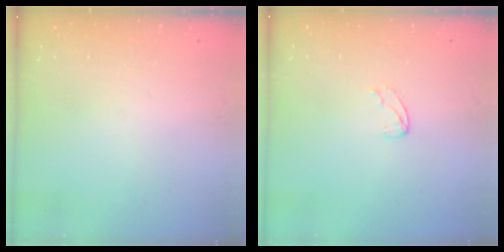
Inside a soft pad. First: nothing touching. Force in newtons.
{"total": 2.5, "press": 2.5, "slide": 0.2}